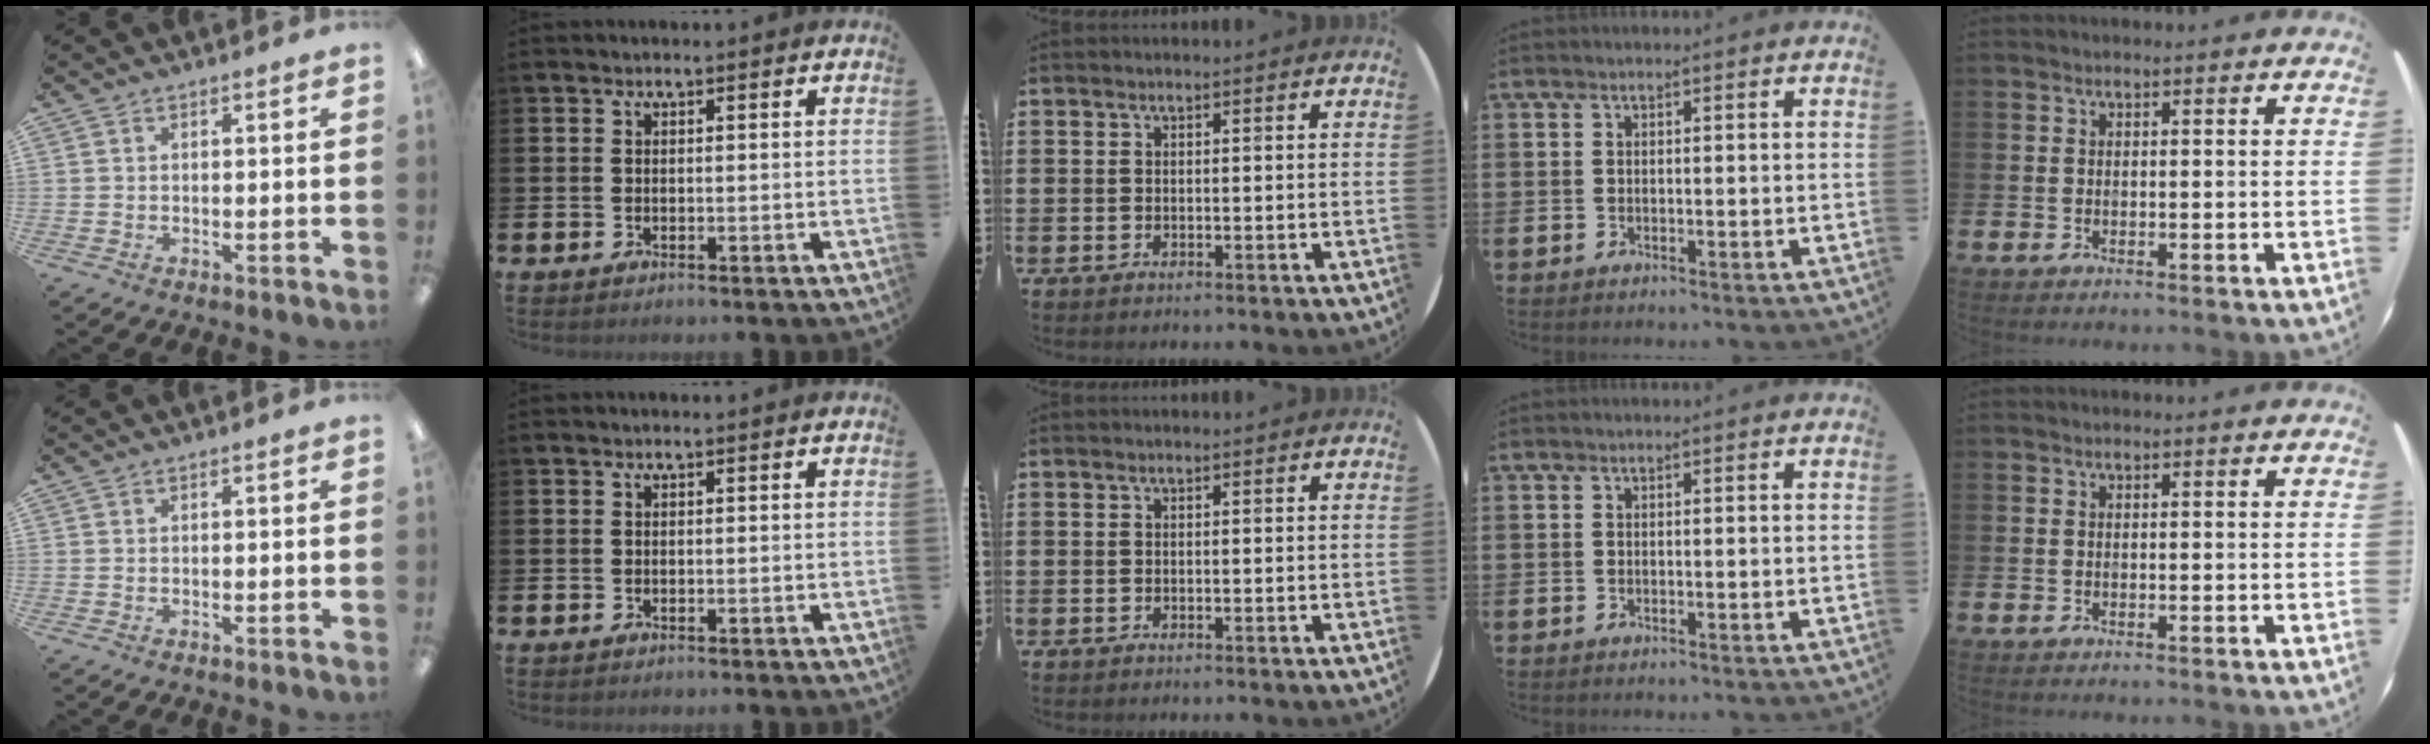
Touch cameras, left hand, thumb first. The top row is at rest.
{}